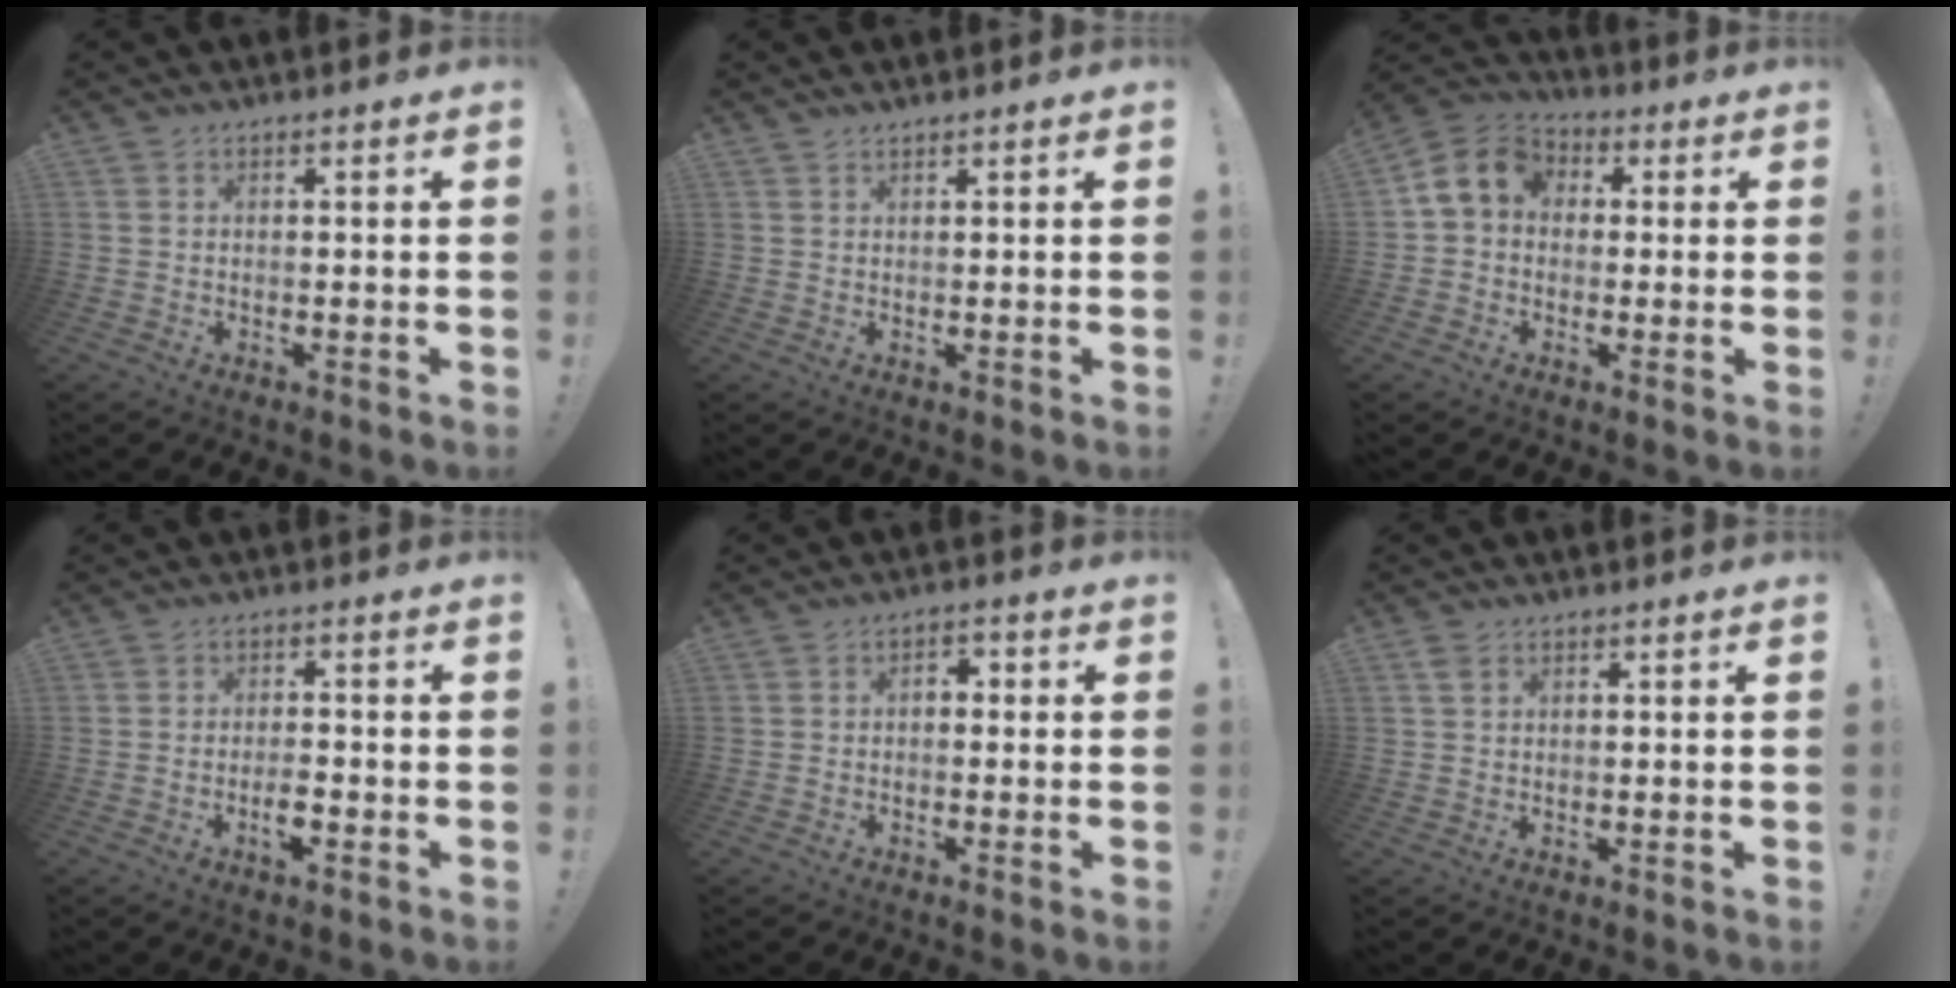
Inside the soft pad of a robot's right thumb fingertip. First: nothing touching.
{"total": 1.0, "force": [1.0, 0.0, 0.3], "torque": [0.001, -0.005, 0.018]}
{"total": 9.4, "force": [1.3, 7.7, 5.1], "torque": [-0.086, 0.014, 0.030]}
{"total": 3.7, "force": [-1.7, 1.3, 3.0], "torque": [-0.043, 0.004, -0.032]}
{"total": 2.6, "force": [-1.0, 1.8, 1.7], "torque": [-0.020, 0.007, -0.021]}
{"total": 2.3, "force": [1.3, 1.4, 1.3], "torque": [-0.027, 0.002, 0.024]}